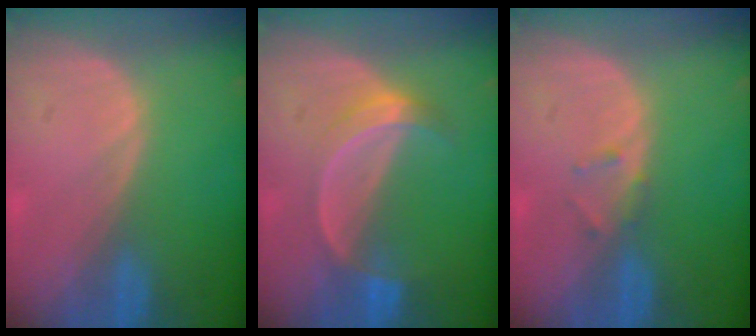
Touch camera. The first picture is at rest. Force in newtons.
{"total": 5.2, "press": 4.7, "slide": 2.2}
{"total": 1.3, "press": 1.3, "slide": 0.4}